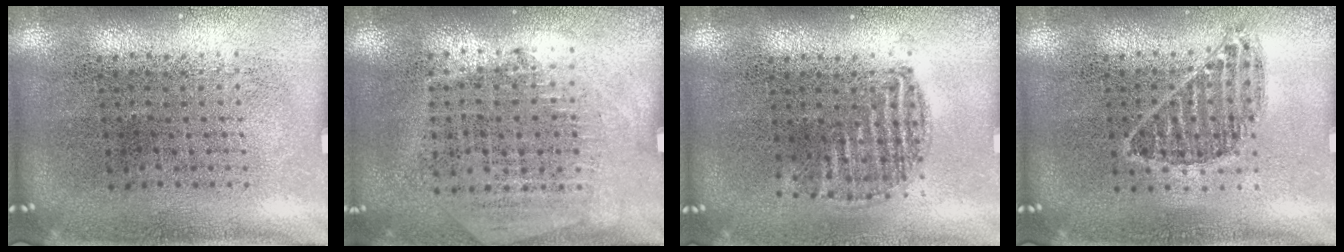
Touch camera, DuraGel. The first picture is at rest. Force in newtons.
{"total": 1.3, "press": 1.1, "slide": 0.6}
{"total": 0.9, "press": 0.8, "slide": 0.4}
{"total": 0.7, "press": 0.7, "slide": 0.2}